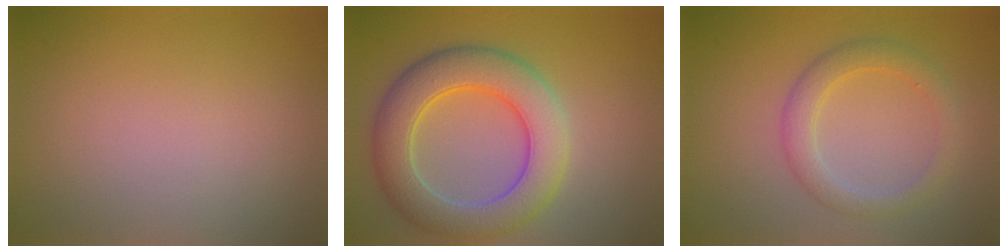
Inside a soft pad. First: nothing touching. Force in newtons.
{"total": 7.4, "press": 7.4, "slide": 0.5}
{"total": 2.9, "press": 2.9, "slide": 0.1}